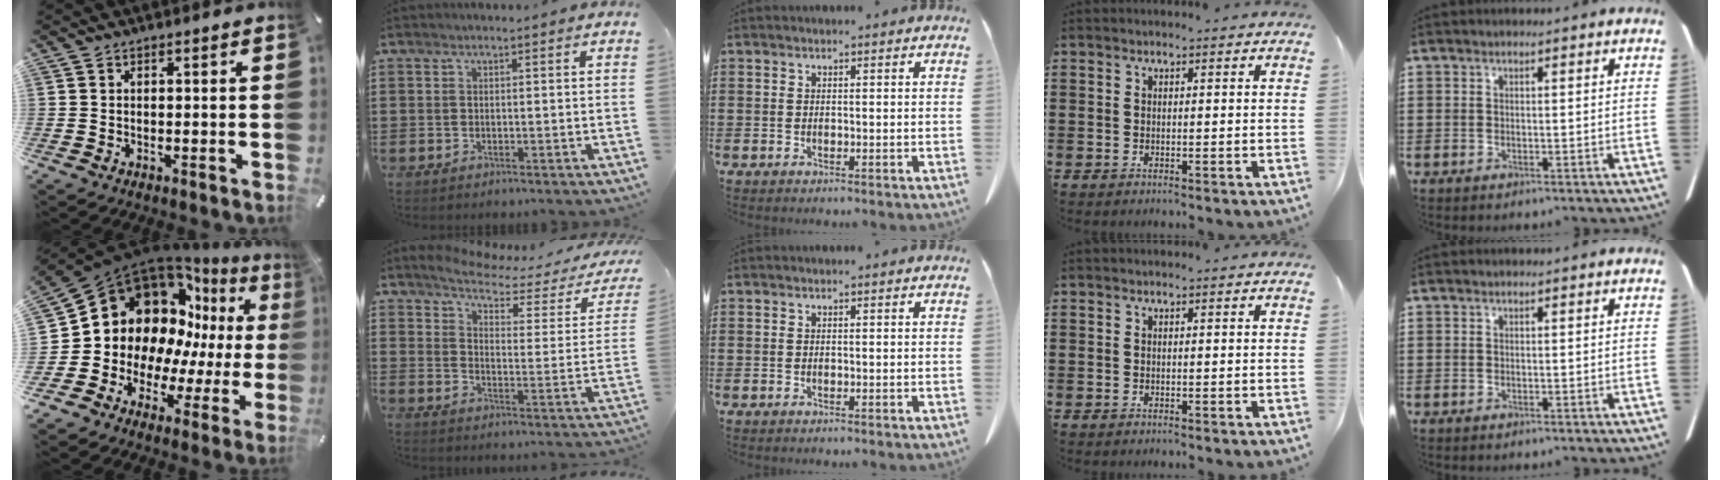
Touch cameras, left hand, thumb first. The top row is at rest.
{"thumb": {"total": 15.9, "force": [5.2, 13.4, 6.8], "torque": [-0.129, -0.069, 0.108]}, "index": {"total": 3.8, "force": [3.2, 0.6, 1.9], "torque": [-0.060, -0.021, 0.045]}}